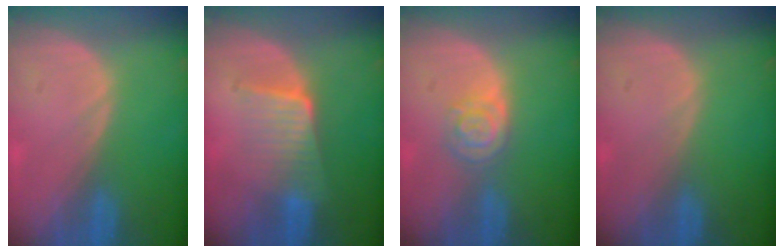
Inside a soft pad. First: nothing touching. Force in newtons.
{"total": 6.7, "press": 5.8, "slide": 3.4}
{"total": 4.2, "press": 3.8, "slide": 1.8}
{"total": 0.0}